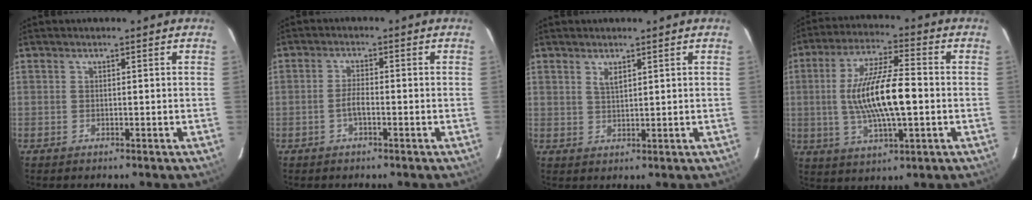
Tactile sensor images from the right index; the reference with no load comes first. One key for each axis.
{"total": 2.5, "fx": -1.2, "fy": 0.7, "fz": 2.1, "tx": -0.048, "ty": 0.005, "tz": -0.024}
{"total": 2.1, "fx": 1.3, "fy": 0.8, "fz": 1.4, "tx": -0.024, "ty": 0.000, "tz": 0.024}
{"total": 14.6, "fx": -0.9, "fy": 3.8, "fz": 14.0, "tx": -0.268, "ty": 0.001, "tz": -0.014}